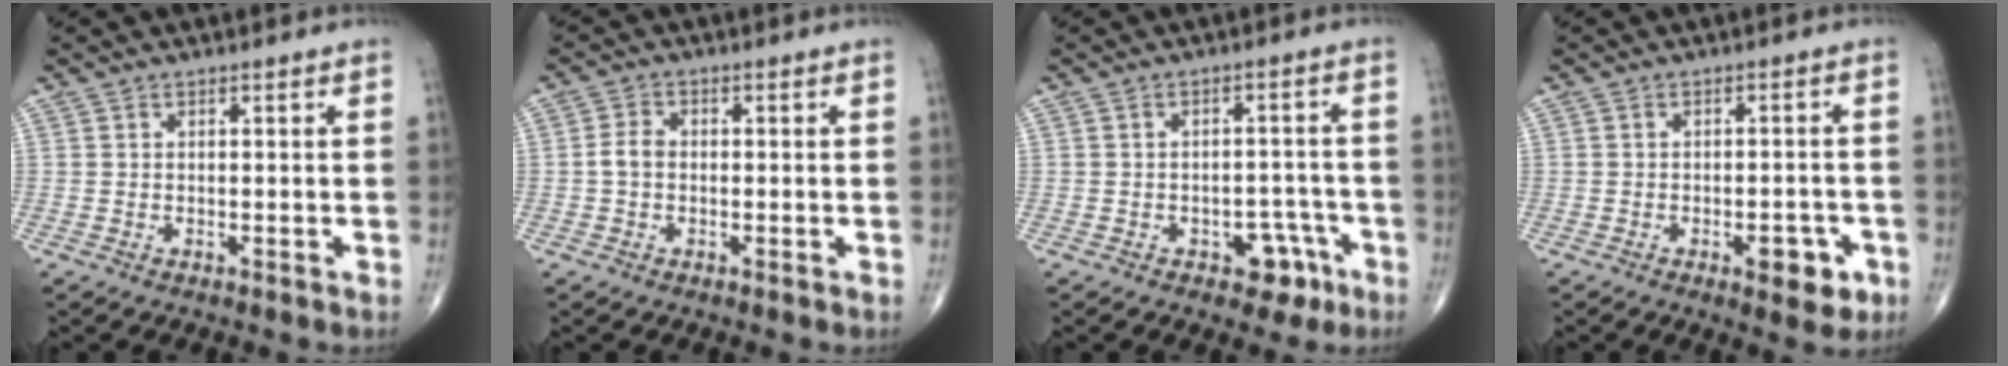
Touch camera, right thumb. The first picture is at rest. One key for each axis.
{"total": 2.8, "fx": -0.4, "fy": 2.0, "fz": 1.9, "tx": -0.034, "ty": 0.010, "tz": -0.014}
{"total": 6.1, "fx": -3.2, "fy": 3.8, "fz": 3.5, "tx": -0.015, "ty": 0.029, "tz": -0.038}
{"total": 6.1, "fx": -2.7, "fy": 2.8, "fz": 4.8, "tx": -0.042, "ty": 0.012, "tz": -0.030}